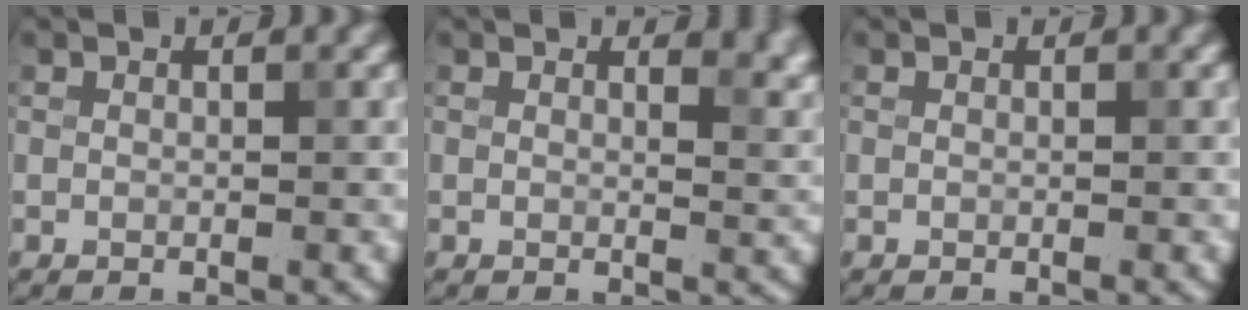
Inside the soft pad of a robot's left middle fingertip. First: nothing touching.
{"total": 3.2, "force": [2.2, 1.4, 1.9], "torque": [-0.013, -0.003, 0.027]}
{"total": 0.0}